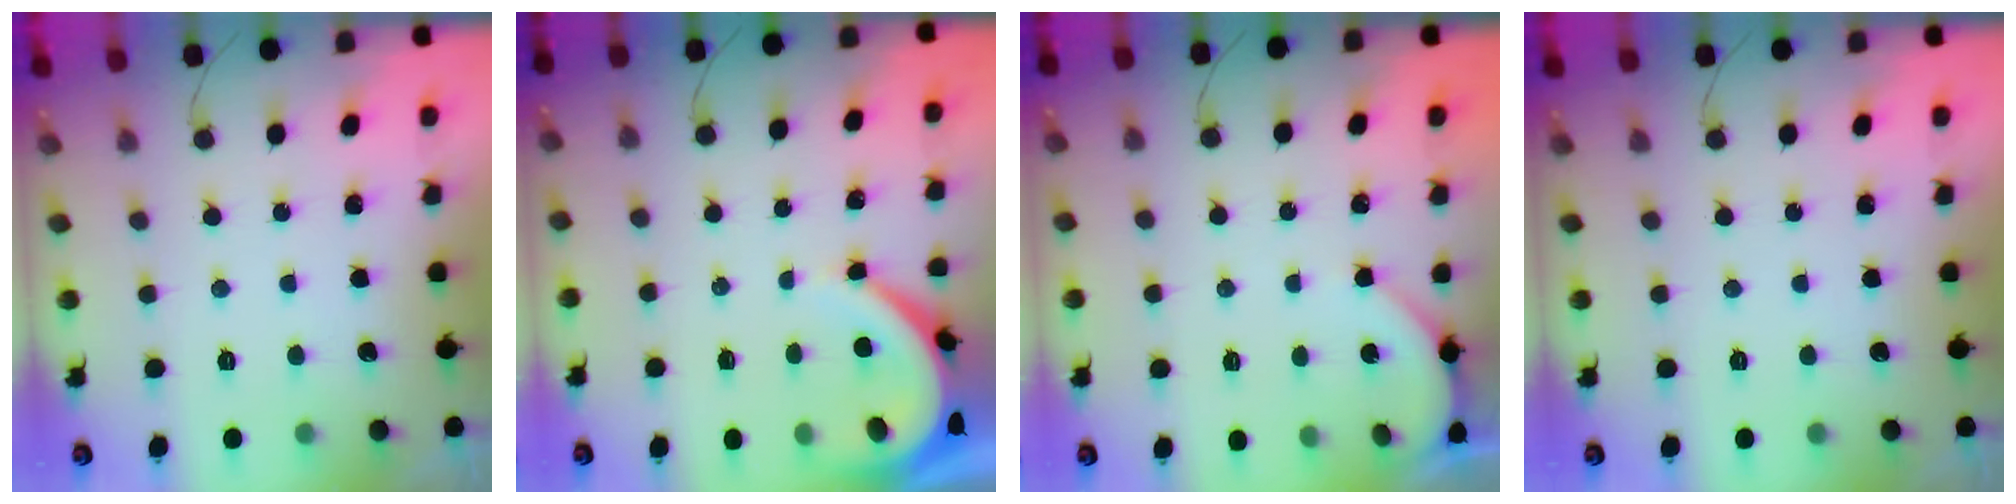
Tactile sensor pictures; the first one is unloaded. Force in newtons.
{"total": 6.1, "press": 6.1, "slide": 0.4}
{"total": 2.1, "press": 2.1, "slide": 0.3}
{"total": 0.0}